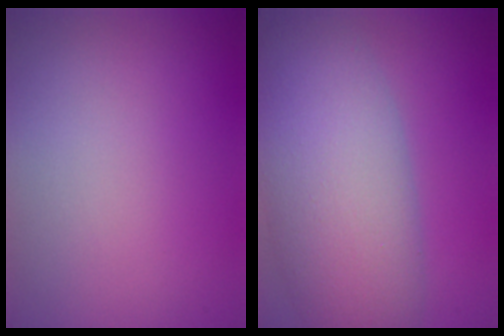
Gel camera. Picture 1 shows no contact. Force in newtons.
{"total": 9.6, "press": 9.6, "slide": 0.5}